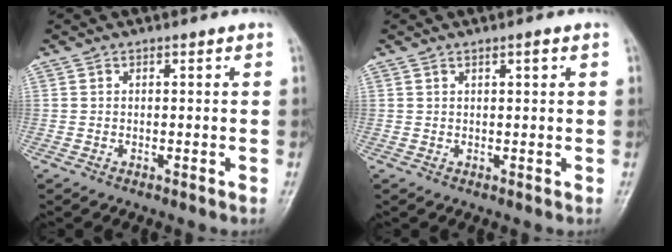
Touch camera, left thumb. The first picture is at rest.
{"total": 1.2, "force": [0.6, 0.2, 1.0], "torque": [-0.014, -0.001, 0.010]}